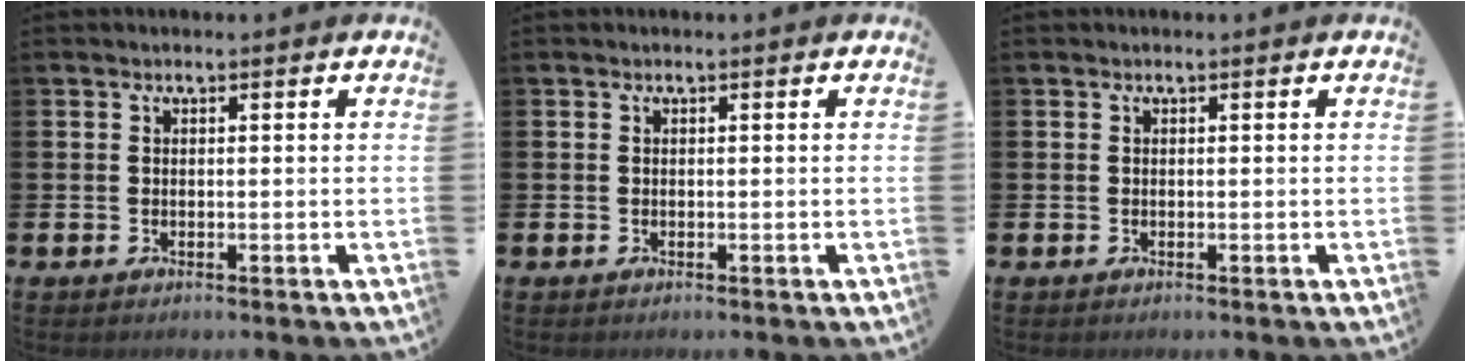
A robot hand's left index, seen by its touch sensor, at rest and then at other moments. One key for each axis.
{"total": 0.0}
{"total": 0.0}